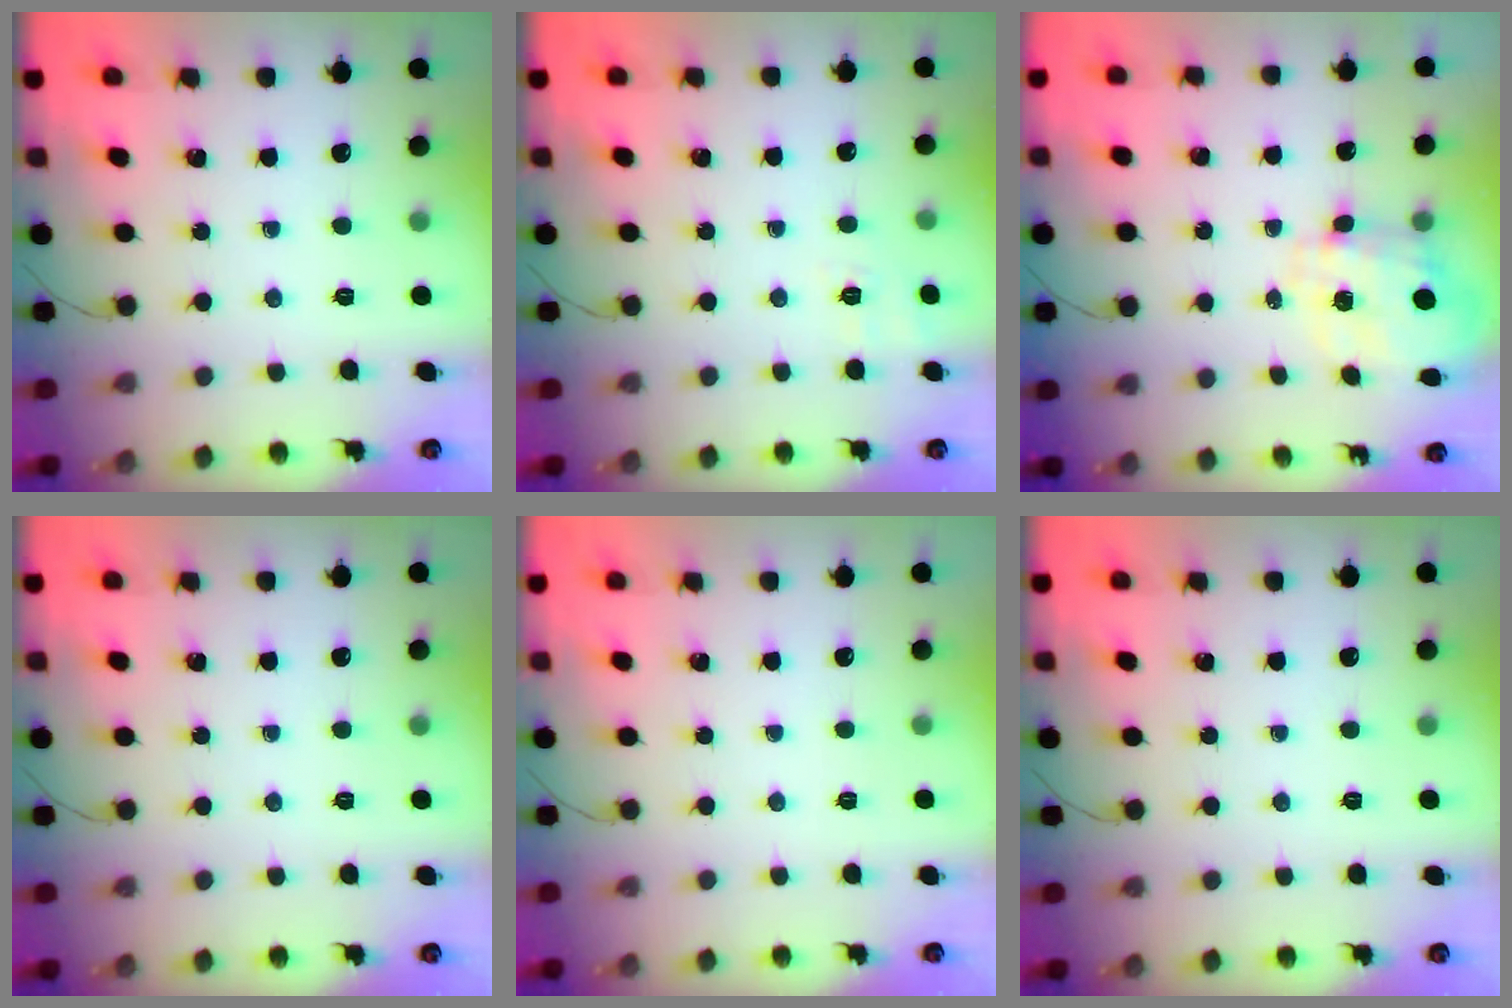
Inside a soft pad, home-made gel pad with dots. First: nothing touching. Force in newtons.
{"total": 2.6, "press": 1.6, "slide": 2.1}
{"total": 3.5, "press": 3.4, "slide": 1.1}
{"total": 0.0}
{"total": 2.5, "press": 2.4, "slide": 0.5}
{"total": 0.0}